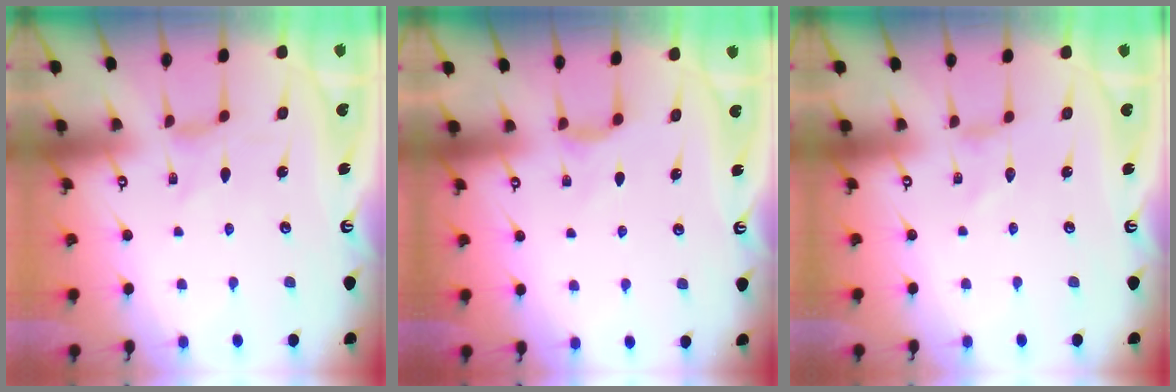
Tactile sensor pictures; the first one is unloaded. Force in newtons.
{"total": 3.6, "press": 3.6, "slide": 0.6}
{"total": 0.0}